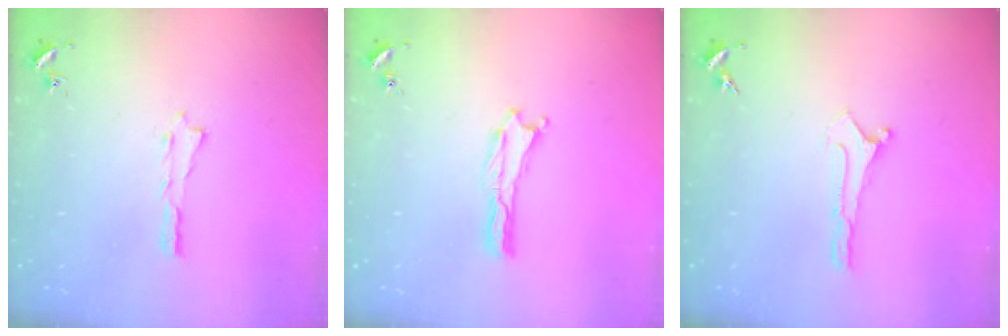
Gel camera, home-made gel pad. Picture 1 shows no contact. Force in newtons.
{"total": 0.0}
{"total": 0.0}